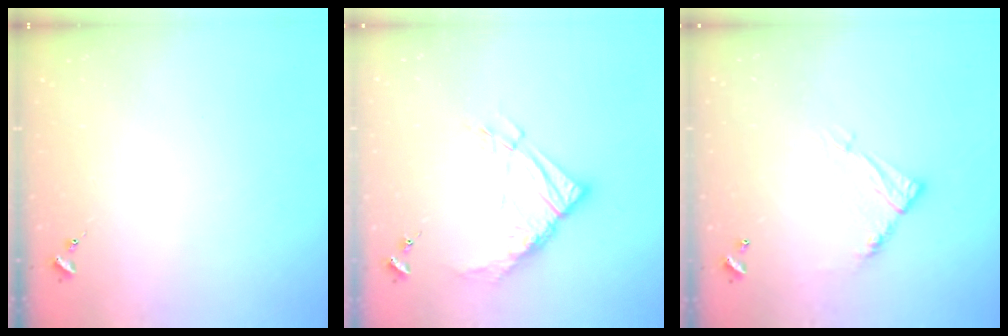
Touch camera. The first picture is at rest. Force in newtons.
{"total": 12.7, "press": 12.6, "slide": 1.3}
{"total": 9.4, "press": 9.4, "slide": 0.5}